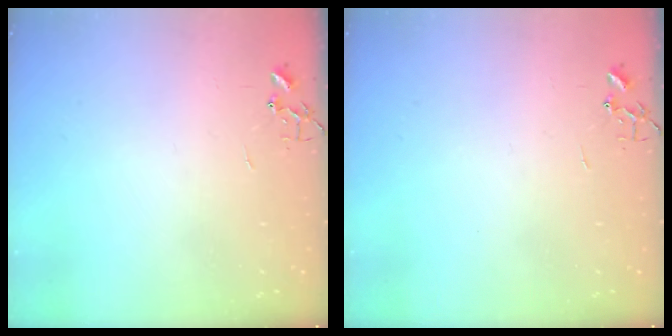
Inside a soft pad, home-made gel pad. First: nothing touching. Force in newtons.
{"total": 0.0}